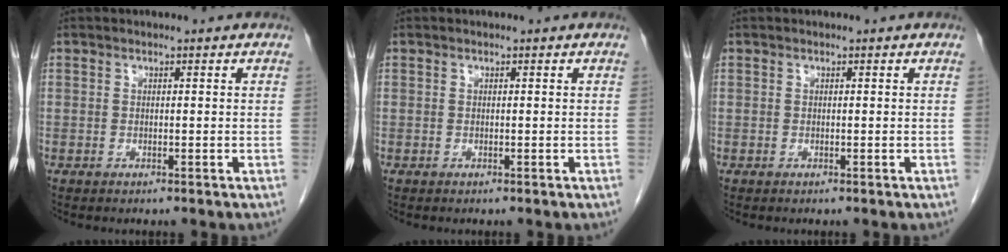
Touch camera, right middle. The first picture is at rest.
{"total": 0.0}
{"total": 0.0}